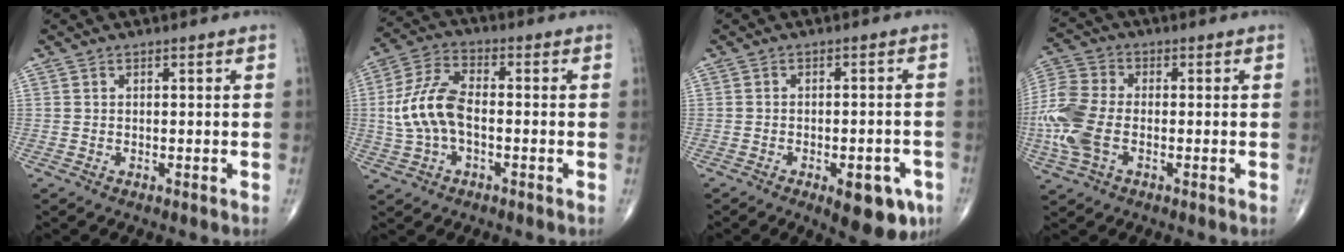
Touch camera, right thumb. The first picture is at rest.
{"total": 10.6, "force": [-1.0, 5.7, 8.9], "torque": [-0.192, 0.028, -0.023]}
{"total": 9.3, "force": [-4.5, 3.9, 7.2], "torque": [-0.070, 0.015, -0.050]}
{"total": 12.0, "force": [-2.4, 7.0, 9.5], "torque": [-0.242, 0.013, -0.050]}